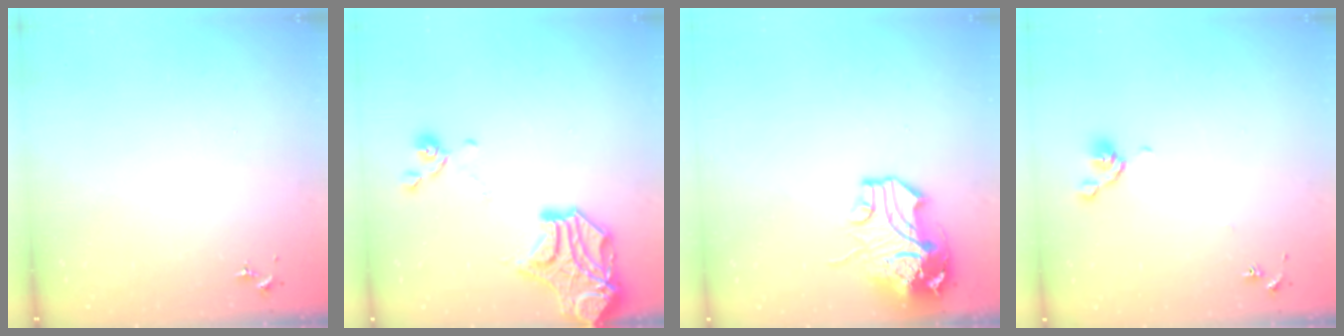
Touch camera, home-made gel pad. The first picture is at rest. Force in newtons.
{"total": 15.9, "press": 15.6, "slide": 2.9}
{"total": 12.6, "press": 12.5, "slide": 2.1}
{"total": 5.8, "press": 5.6, "slide": 1.7}